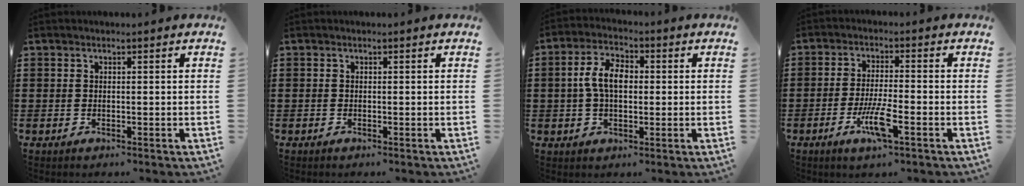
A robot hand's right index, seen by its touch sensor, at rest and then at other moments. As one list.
[{"total": 0.0}, {"total": 6.3, "force": [0.2, 3.4, 5.3], "torque": [-0.118, 0.009, -0.003]}, {"total": 6.1, "force": [-3.0, 0.9, 5.3], "torque": [-0.112, -0.012, -0.057]}]